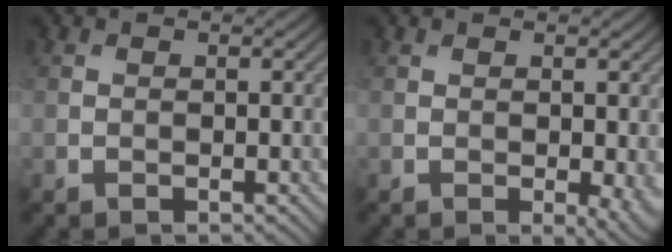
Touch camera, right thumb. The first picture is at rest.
{"total": 3.1, "force": [-0.6, 1.6, 2.6], "torque": [-0.028, -0.017, 0.001]}